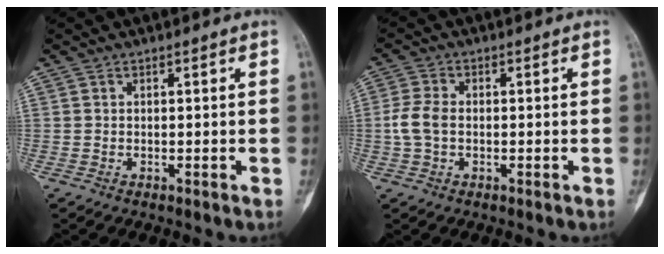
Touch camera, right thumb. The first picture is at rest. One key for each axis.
{"total": 4.8, "fx": -0.5, "fy": 3.1, "fz": 3.6, "tx": -0.087, "ty": 0.010, "tz": -0.014}